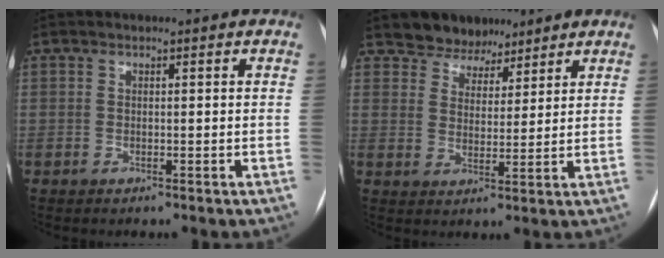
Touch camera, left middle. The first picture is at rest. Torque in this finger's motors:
{"motor_torque": [0.06, -0.06, 0.01, -0.01]}